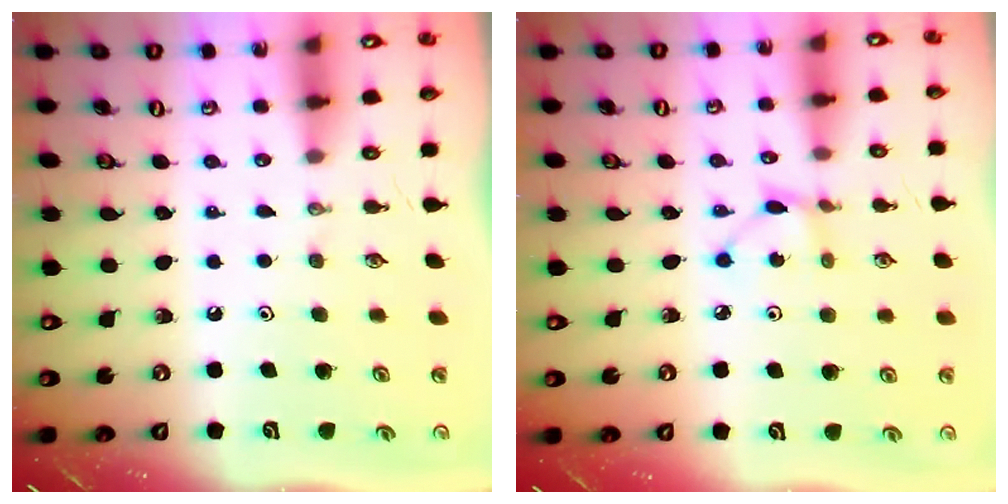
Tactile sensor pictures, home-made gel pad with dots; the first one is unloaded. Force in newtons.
{"total": 3.1, "press": 3.0, "slide": 0.4}